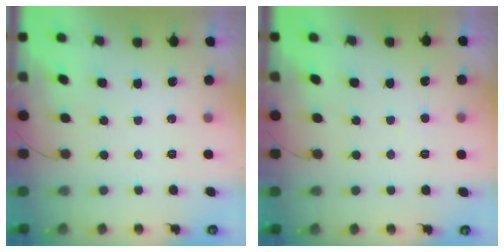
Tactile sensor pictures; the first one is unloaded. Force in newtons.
{"total": 2.3, "press": 2.3, "slide": 0.2}